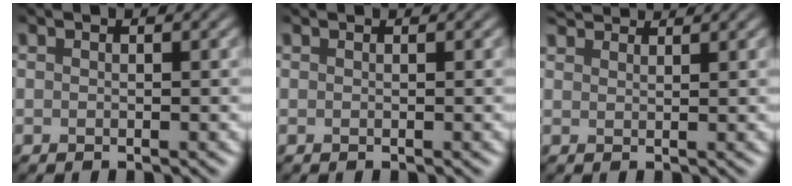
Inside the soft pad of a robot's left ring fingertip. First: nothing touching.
{"total": 0.0}
{"total": 3.4, "force": [3.3, 0.4, 0.8], "torque": [-0.019, 0.006, 0.048]}